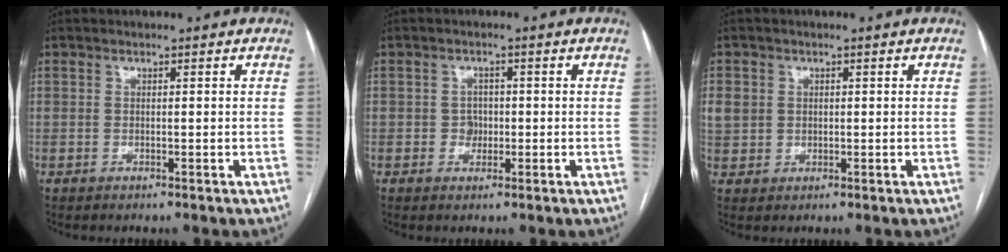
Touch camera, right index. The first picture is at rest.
{"total": 2.1, "force": [-0.2, 1.9, 0.9], "torque": [-0.003, 0.007, -0.001]}
{"total": 4.0, "force": [1.0, 3.6, 1.2], "torque": [-0.026, 0.013, 0.027]}